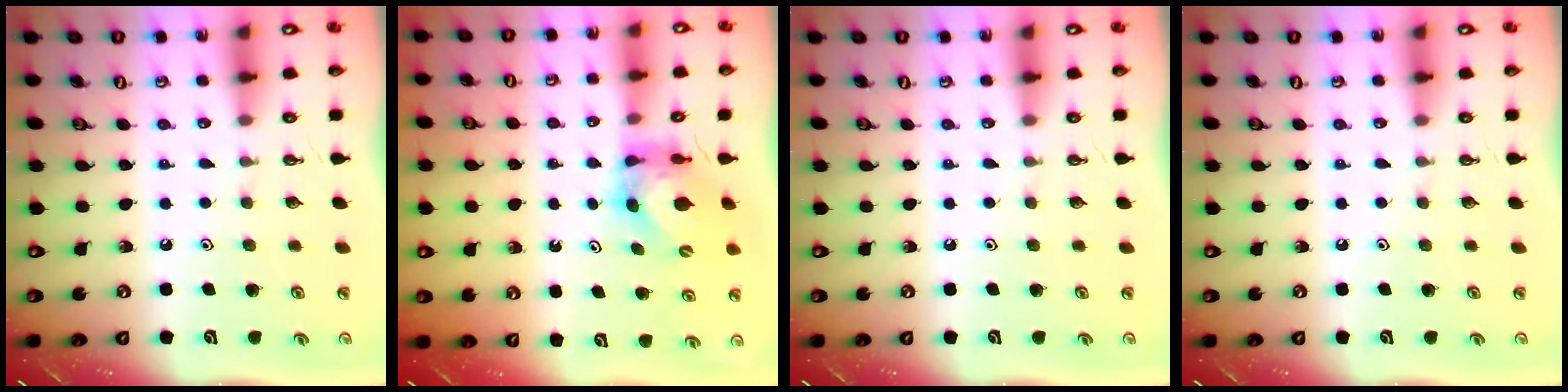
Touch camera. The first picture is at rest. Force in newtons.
{"total": 6.1, "press": 6.1, "slide": 0.6}
{"total": 0.0}
{"total": 0.0}